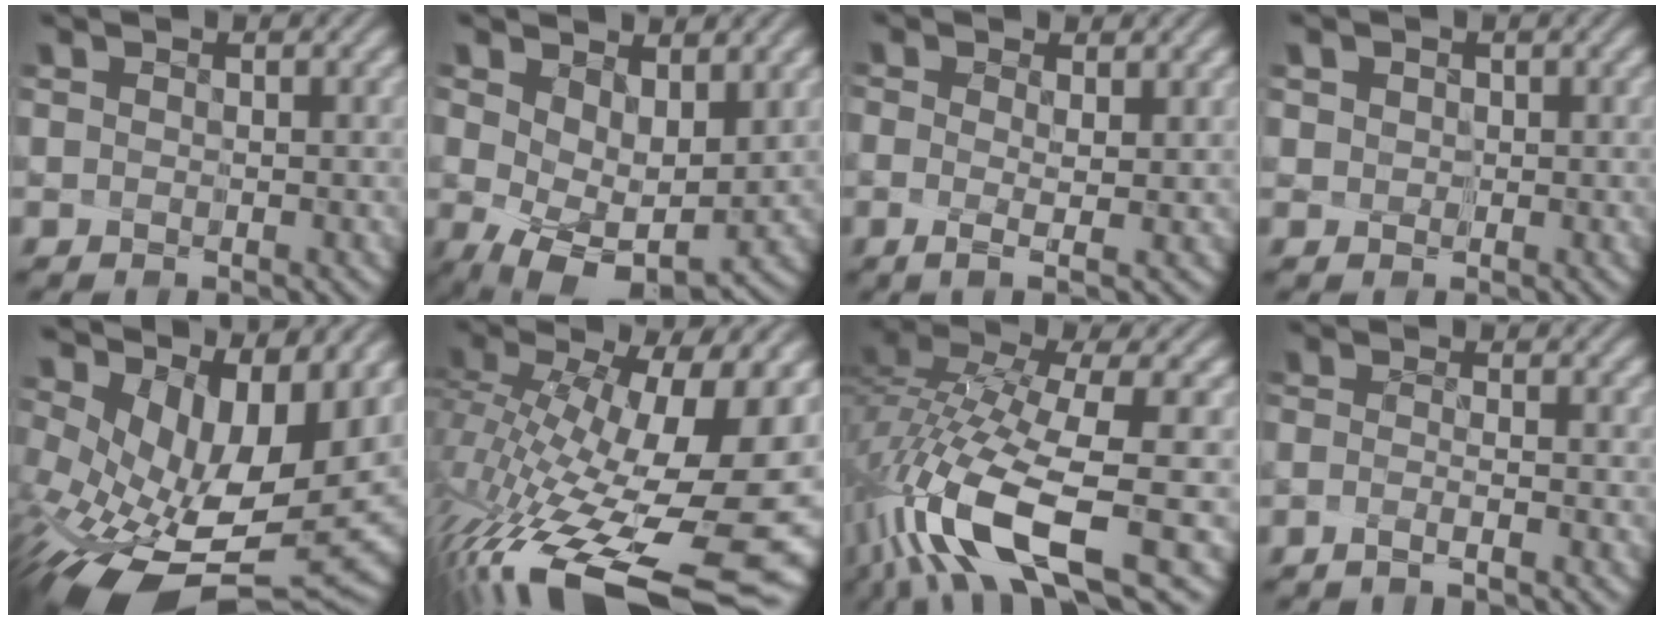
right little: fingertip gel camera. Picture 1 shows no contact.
{"total": 6.6, "force": [0.3, 3.5, 5.6], "torque": [-0.094, -0.030, 0.028]}
{"total": 1.5, "force": [-0.3, -0.7, 1.3], "torque": [-0.024, -0.021, 0.004]}
{"total": 1.3, "force": [0.3, 1.0, 0.7], "torque": [-0.017, 0.002, 0.004]}
{"total": 13.5, "force": [0.6, 6.4, 11.9], "torque": [-0.202, -0.053, 0.060]}
{"total": 16.4, "force": [-5.2, 5.7, 14.5], "torque": [-0.259, -0.036, -0.069]}
{"total": 10.9, "force": [-5.0, 2.5, 9.4], "torque": [-0.193, -0.021, -0.080]}
{"total": 2.3, "force": [-1.8, -1.4, -0.2], "torque": [0.004, -0.023, -0.020]}